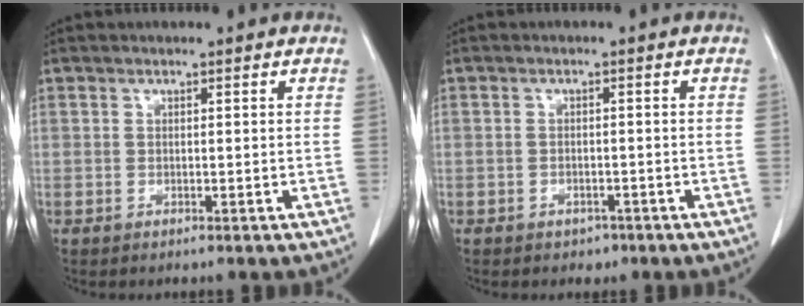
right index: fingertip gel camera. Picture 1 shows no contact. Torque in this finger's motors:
{"motor_torque": [0.75, -0.84, -0.14, -0.01]}